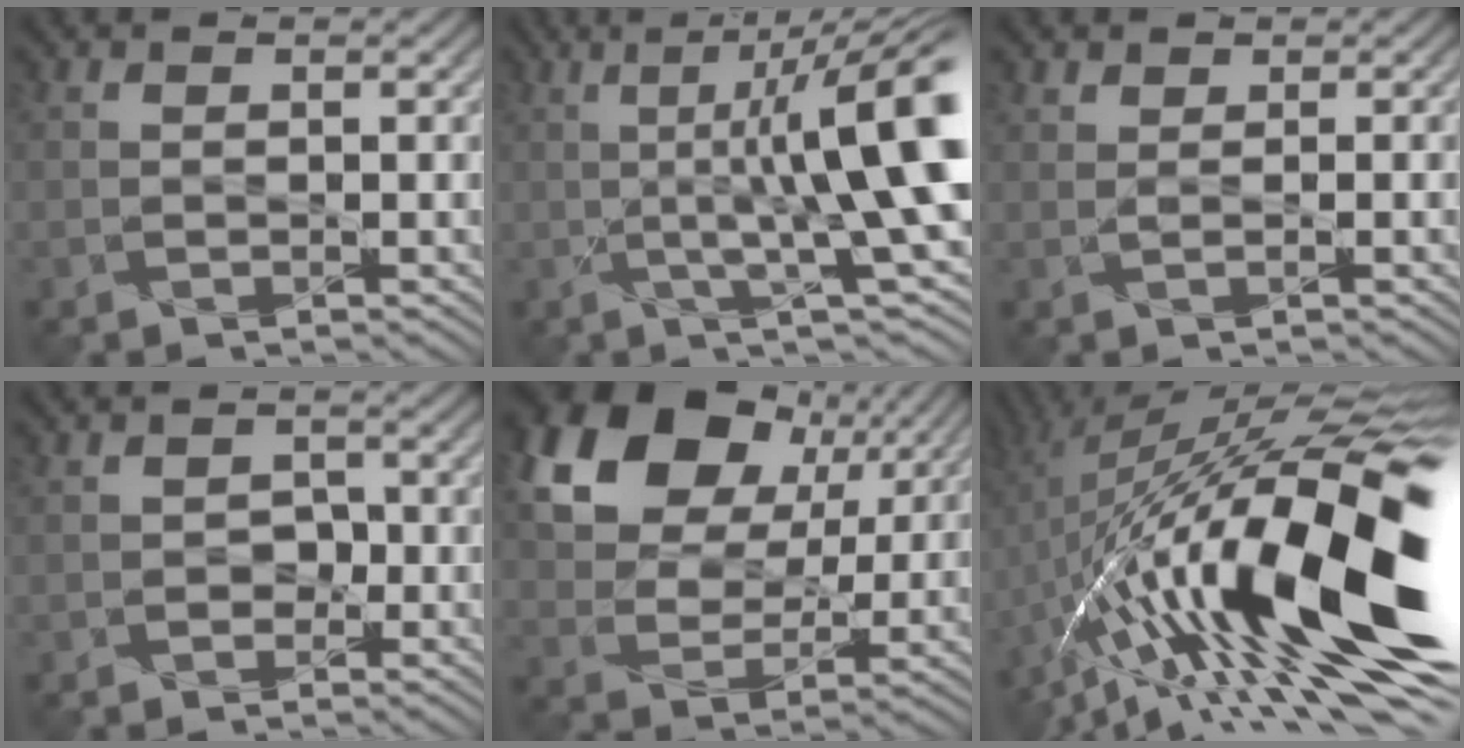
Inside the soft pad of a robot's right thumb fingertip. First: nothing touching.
{"total": 12.3, "force": [0.5, 2.3, 12.1], "torque": [-0.172, 0.011, 0.013]}
{"total": 0.7, "force": [0.5, 0.1, 0.4], "torque": [-0.011, -0.004, 0.013]}
{"total": 1.4, "force": [-0.8, 1.2, 0.0], "torque": [0.001, -0.005, -0.010]}
{"total": 19.3, "force": [10.1, 13.1, 9.9], "torque": [-0.260, 0.056, 0.220]}
{"total": 21.2, "force": [-4.1, 7.5, 19.4], "torque": [-0.332, 0.003, -0.078]}